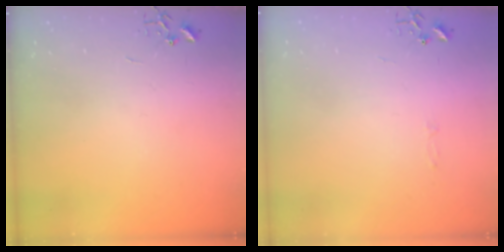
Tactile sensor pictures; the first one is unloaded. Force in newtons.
{"total": 2.8, "press": 2.8, "slide": 0.4}